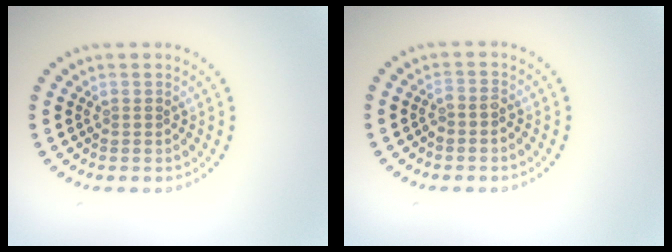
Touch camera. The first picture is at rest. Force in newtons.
{"total": 0.8, "press": 0.6, "slide": 0.6}